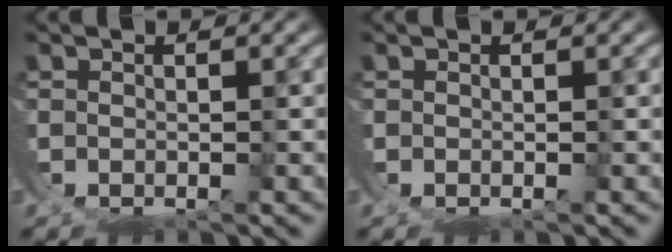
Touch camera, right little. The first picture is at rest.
{"total": 0.0}